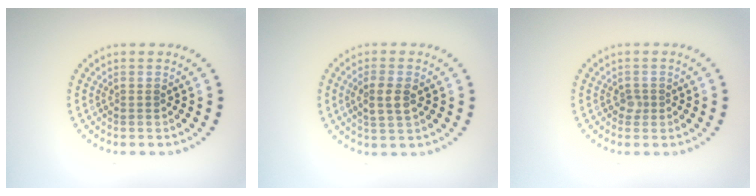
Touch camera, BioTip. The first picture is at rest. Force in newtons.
{"total": 2.5, "press": 2.4, "slide": 0.6}
{"total": 0.8, "press": 0.5, "slide": 0.5}